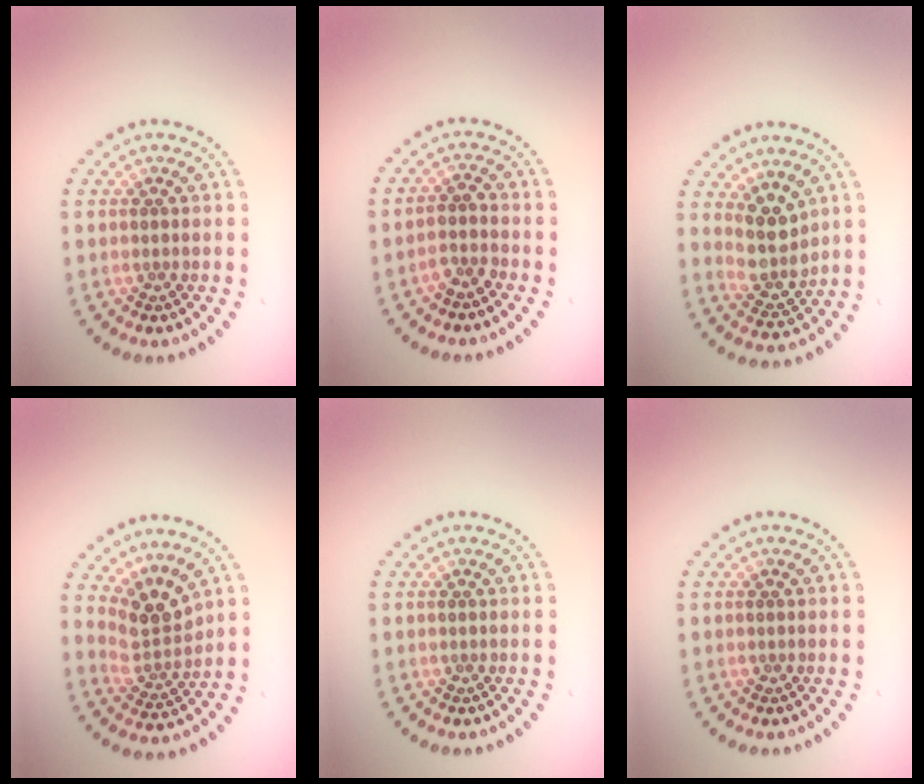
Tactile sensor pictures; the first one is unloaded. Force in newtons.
{"total": 1.7, "press": 1.3, "slide": 1.1}
{"total": 3.3, "press": 2.7, "slide": 1.8}
{"total": 3.2, "press": 2.3, "slide": 2.3}
{"total": 0.0}
{"total": 0.0}